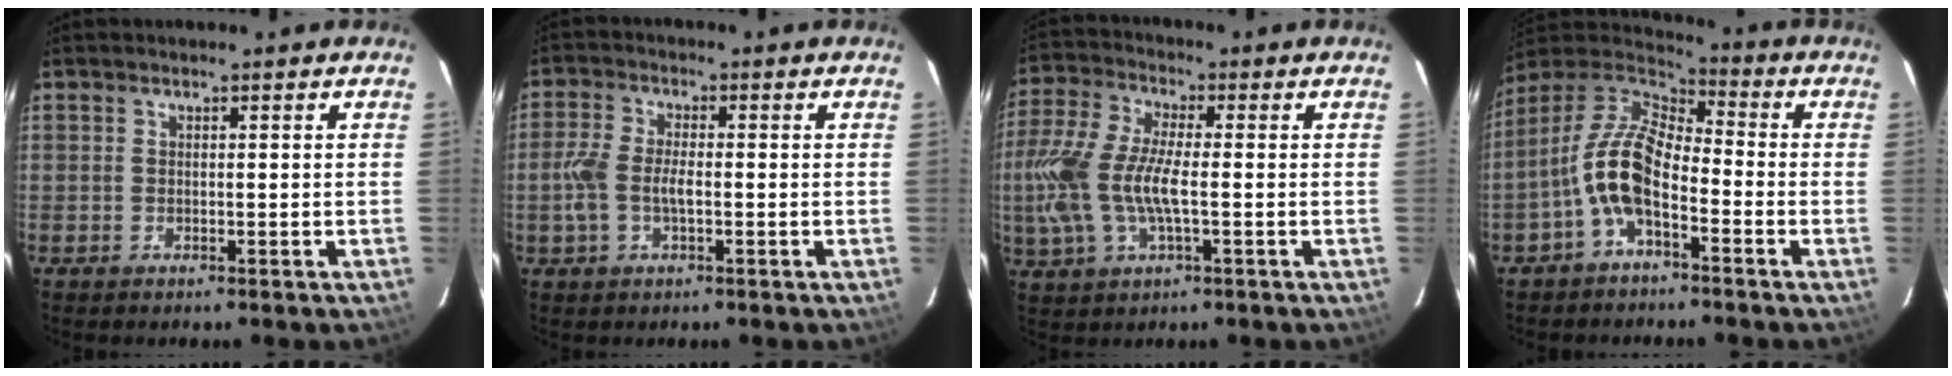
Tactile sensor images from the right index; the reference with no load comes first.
{"total": 5.5, "force": [-1.2, 2.6, 4.7], "torque": [-0.104, 0.005, -0.023]}
{"total": 14.2, "force": [-1.6, 5.5, 13.0], "torque": [-0.284, 0.002, -0.034]}
{"total": 11.1, "force": [-4.3, 4.9, 9.0], "torque": [-0.187, 0.014, -0.089]}